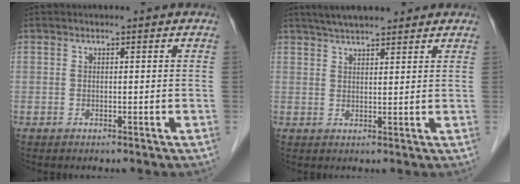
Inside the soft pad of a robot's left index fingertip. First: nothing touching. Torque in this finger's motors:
{"motor_torque": [0.03, 0.28, -0.07, 0.03]}